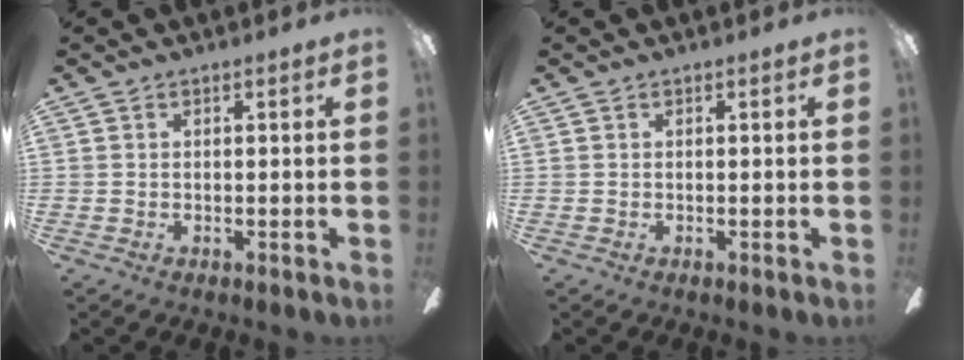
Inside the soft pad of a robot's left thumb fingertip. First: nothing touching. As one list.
[{"total": 0.0}]